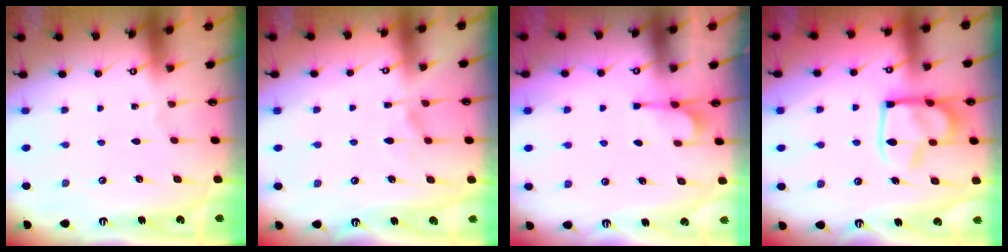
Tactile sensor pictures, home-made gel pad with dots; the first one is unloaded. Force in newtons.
{"total": 4.9, "press": 4.9, "slide": 0.6}
{"total": 2.4, "press": 2.2, "slide": 1.0}
{"total": 14.3, "press": 14.2, "slide": 1.8}